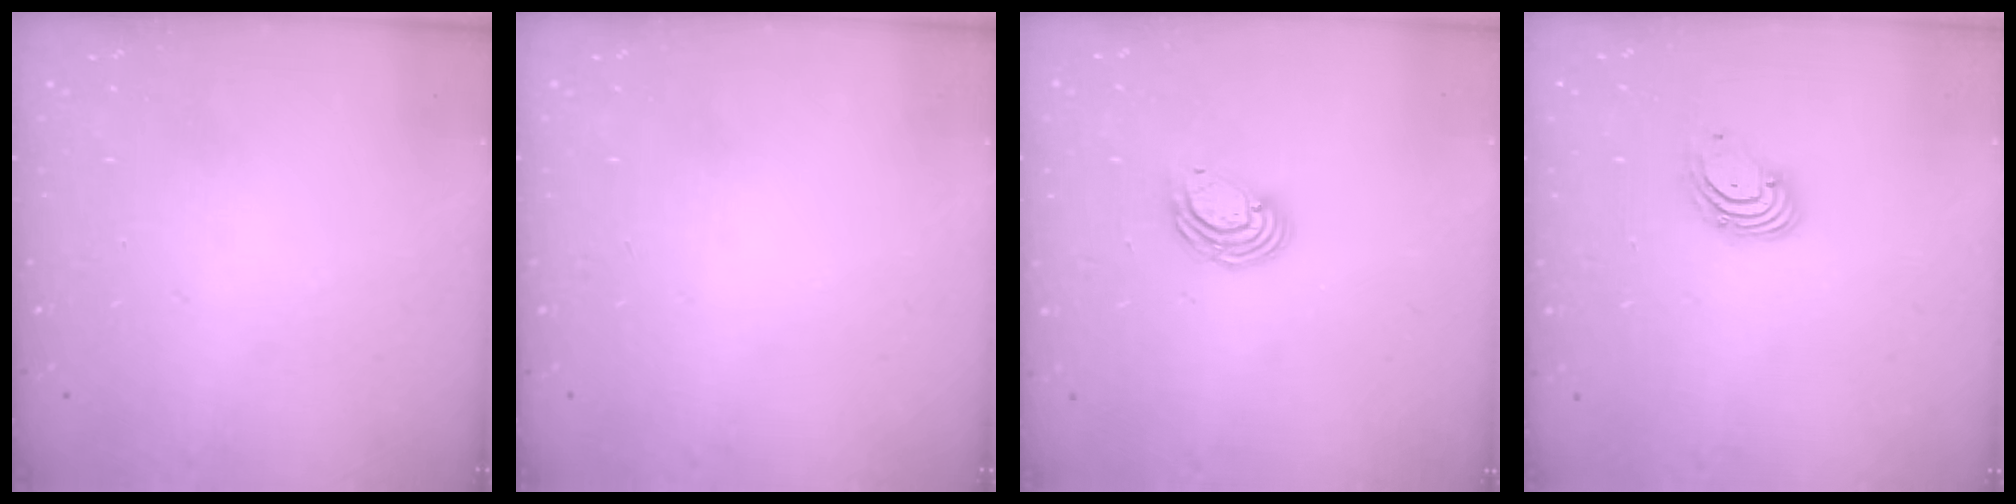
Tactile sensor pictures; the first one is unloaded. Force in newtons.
{"total": 0.0}
{"total": 6.5, "press": 6.4, "slide": 0.8}
{"total": 2.7, "press": 2.7, "slide": 0.3}